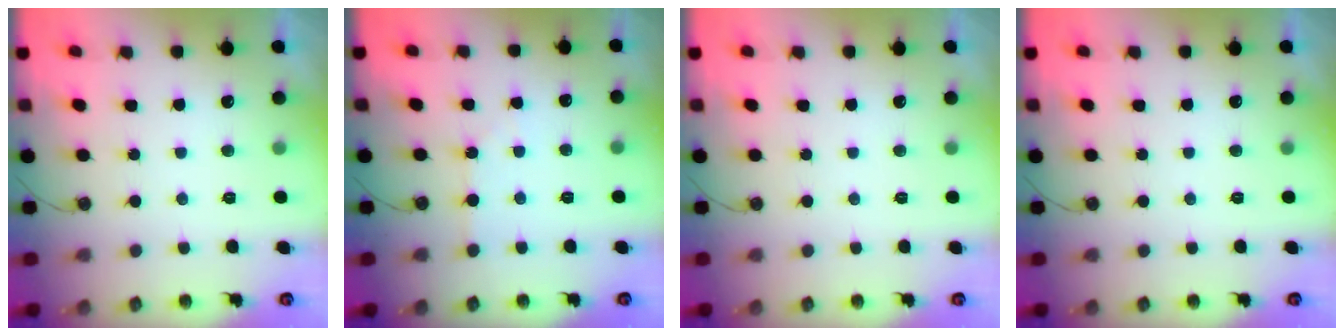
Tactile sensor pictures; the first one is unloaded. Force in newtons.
{"total": 3.4, "press": 3.3, "slide": 0.6}
{"total": 0.0}
{"total": 0.0}